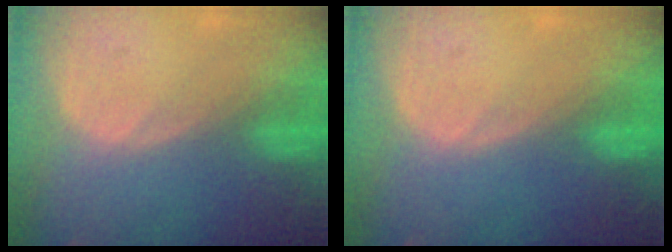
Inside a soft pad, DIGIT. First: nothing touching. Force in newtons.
{"total": 0.0}